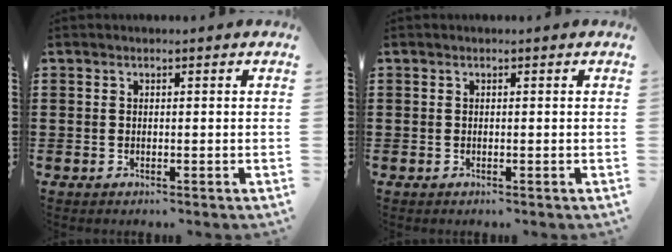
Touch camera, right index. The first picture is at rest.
{"total": 0.0}